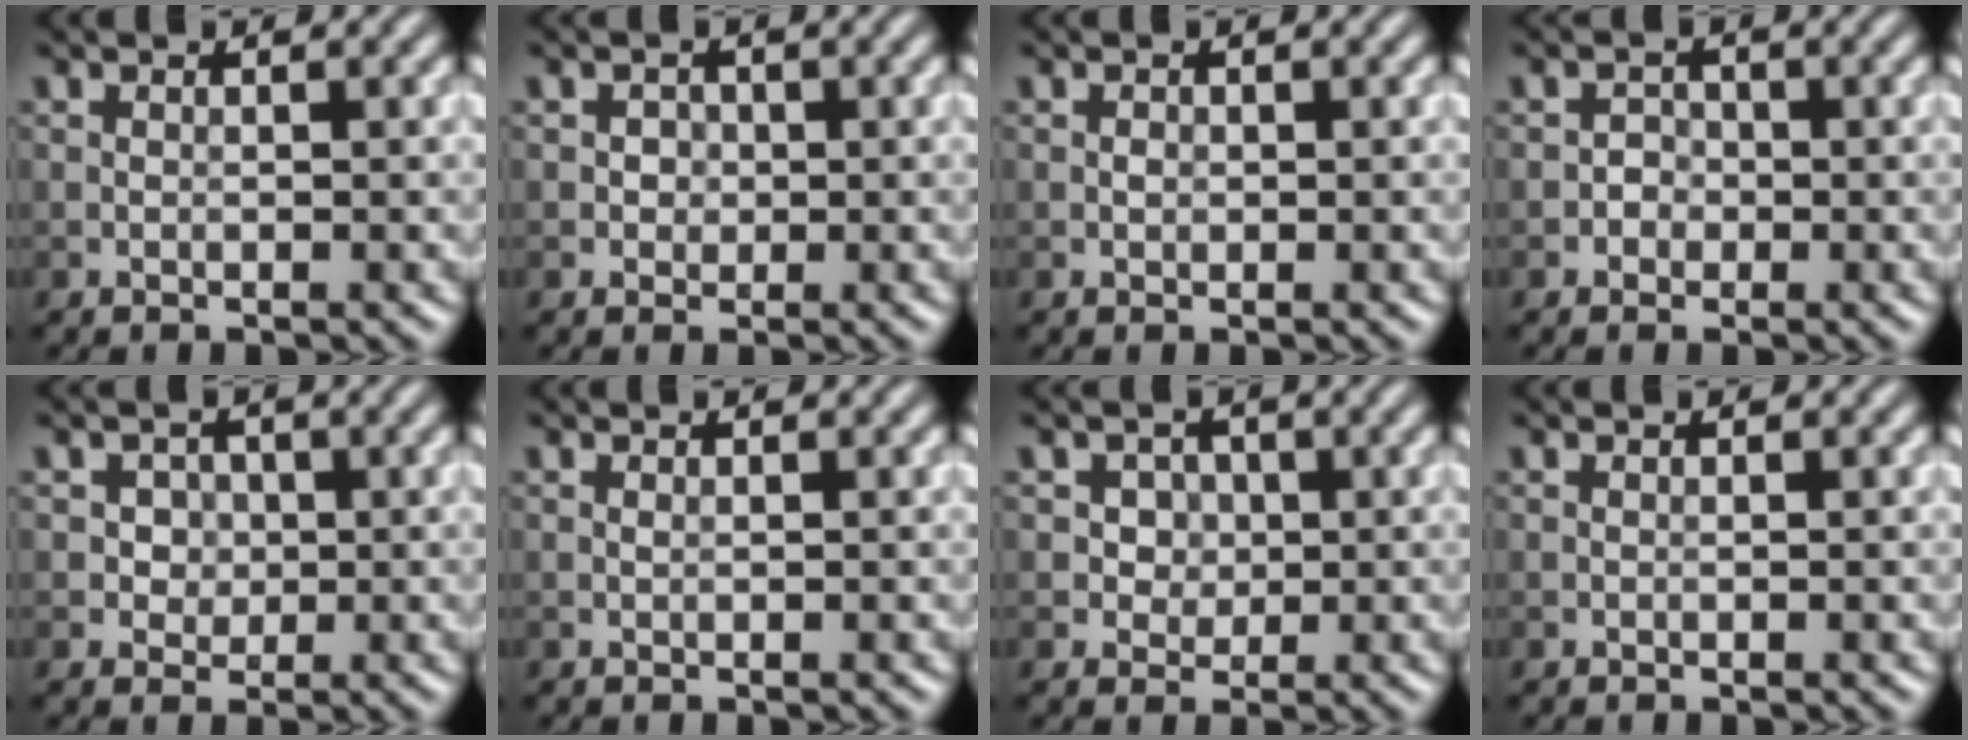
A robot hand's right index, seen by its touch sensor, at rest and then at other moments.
{"total": 1.2, "force": [0.1, 1.1, 0.4], "torque": [0.003, 0.001, 0.001]}
{"total": 0.5, "force": [0.0, 0.4, 0.3], "torque": [-0.002, -0.002, -0.001]}
{"total": 1.2, "force": [-0.4, 1.1, 0.2], "torque": [0.010, 0.002, -0.011]}
{"total": 2.2, "force": [0.4, 2.0, 0.8], "torque": [-0.001, 0.000, 0.009]}
{"total": 0.0}
{"total": 2.7, "force": [0.7, 2.3, 1.1], "torque": [-0.008, 0.001, 0.011]}
{"total": 0.0}